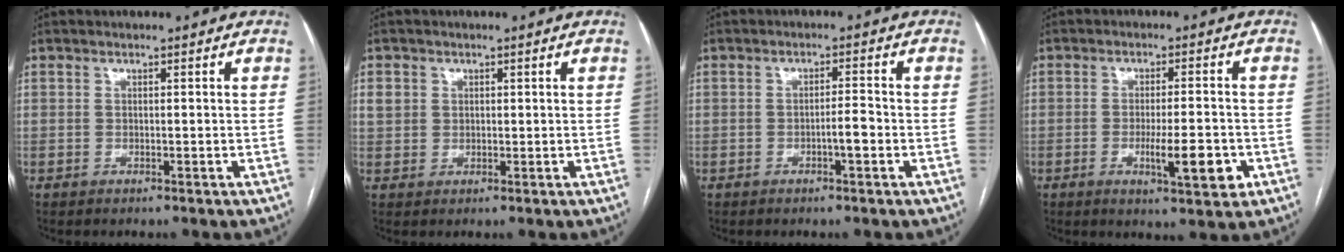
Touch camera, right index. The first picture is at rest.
{"total": 2.8, "force": [1.0, 2.5, 0.7], "torque": [-0.013, 0.013, 0.023]}
{"total": 2.8, "force": [-1.1, 0.2, 2.6], "torque": [-0.043, 0.002, -0.018]}
{"total": 7.2, "force": [-2.5, 1.1, 6.7], "torque": [-0.111, -0.010, -0.033]}